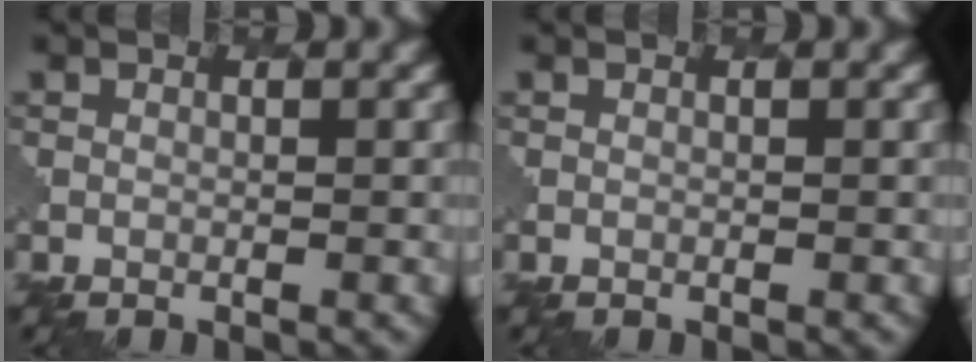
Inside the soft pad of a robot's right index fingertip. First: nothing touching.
{"total": 0.0}